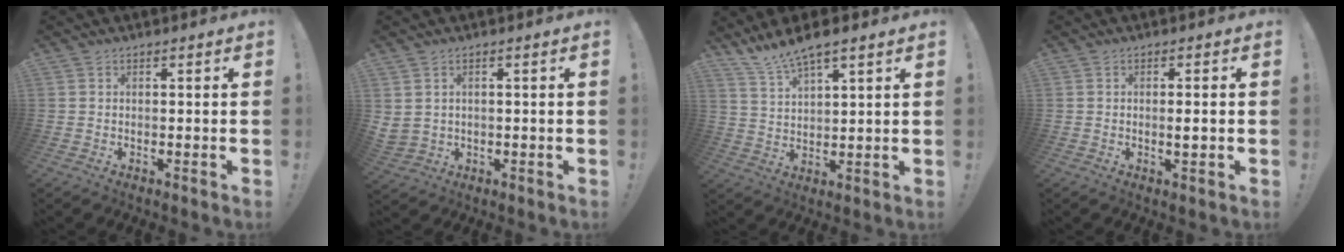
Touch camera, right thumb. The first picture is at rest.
{"total": 2.8, "force": [1.7, 2.0, 0.9], "torque": [-0.029, -0.007, 0.033]}
{"total": 7.9, "force": [7.0, 1.1, 3.6], "torque": [-0.072, -0.040, 0.128]}
{"total": 2.3, "force": [-0.1, 0.0, 2.3], "torque": [-0.024, -0.008, -0.008]}